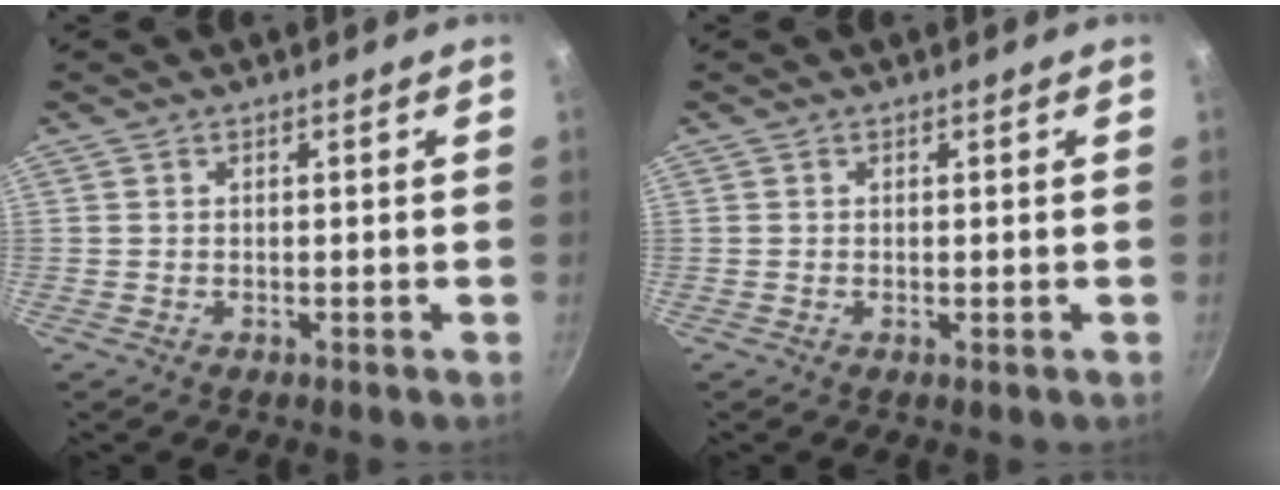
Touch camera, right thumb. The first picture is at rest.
{"total": 0.0}